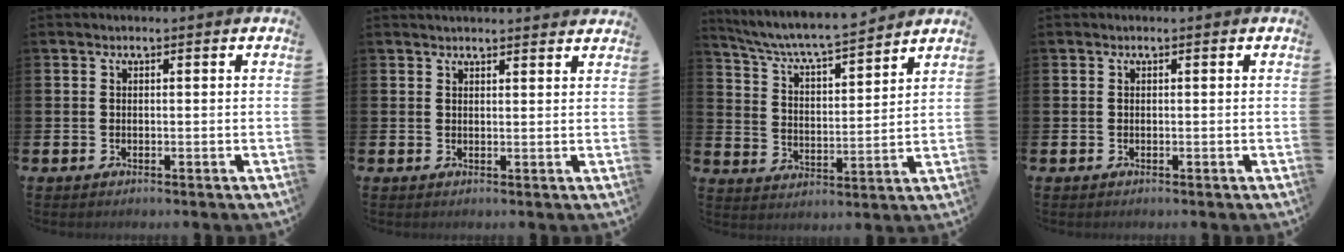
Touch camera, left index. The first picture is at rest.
{"total": 1.9, "force": [1.9, 0.1, 0.0], "torque": [0.012, -0.013, 0.032]}
{"total": 6.6, "force": [6.3, 0.3, 1.8], "torque": [-0.065, -0.052, 0.106]}
{"total": 0.0}